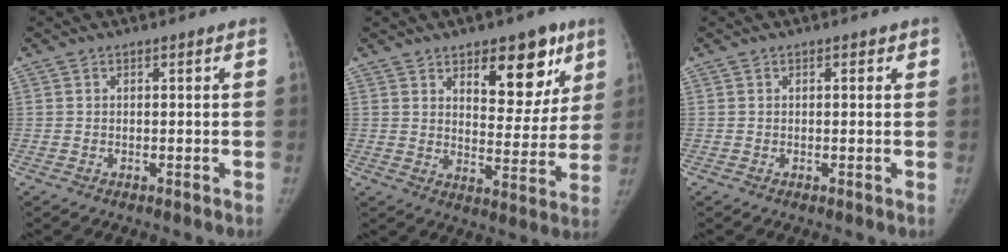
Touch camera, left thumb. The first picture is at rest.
{"total": 13.9, "force": [7.6, 7.0, 9.4], "torque": [-0.070, -0.043, 0.110]}
{"total": 0.8, "force": [0.3, 0.4, 0.5], "torque": [-0.001, 0.001, 0.001]}